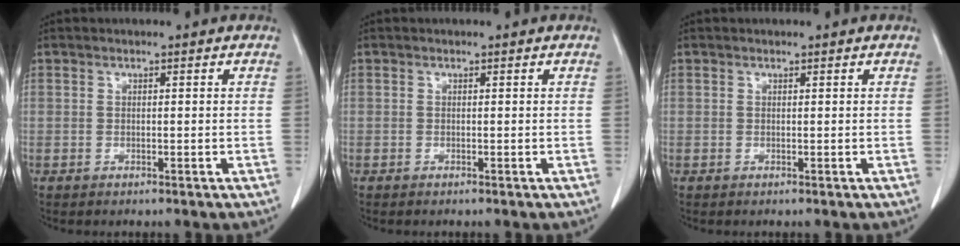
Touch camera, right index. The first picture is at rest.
{"total": 0.0}
{"total": 0.0}